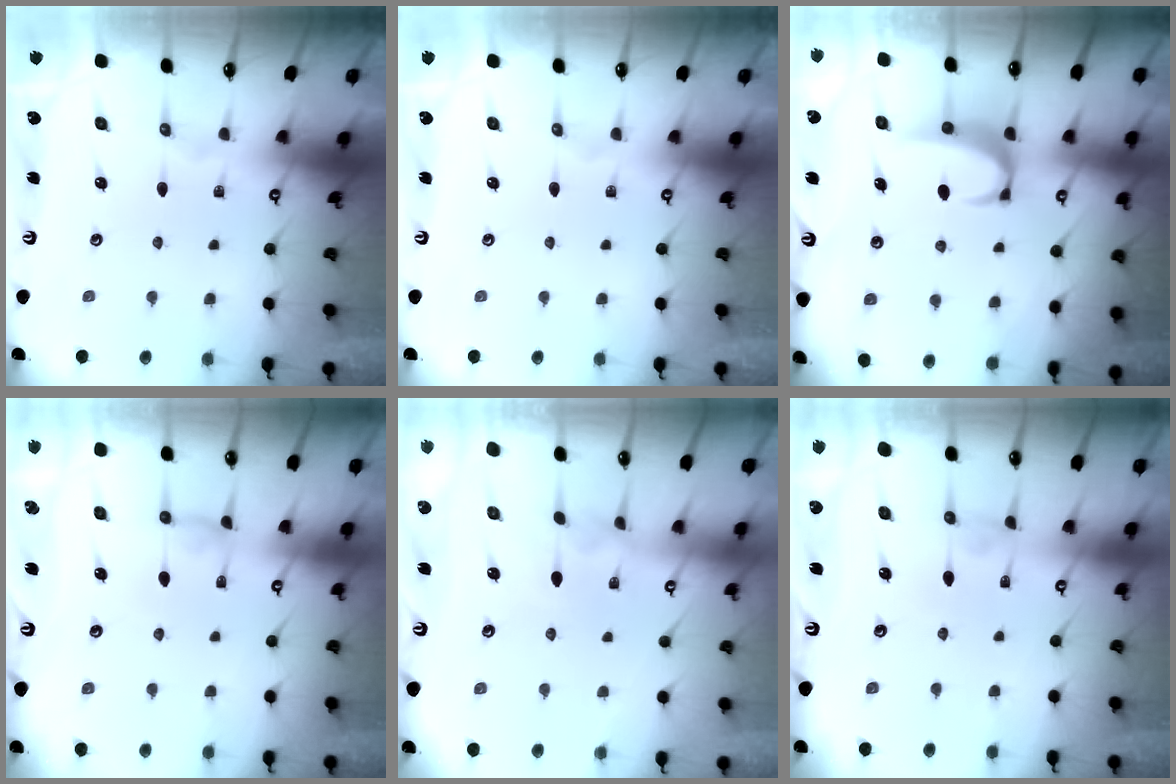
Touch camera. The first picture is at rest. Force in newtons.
{"total": 0.0}
{"total": 3.0, "press": 3.0, "slide": 0.4}
{"total": 1.5, "press": 1.4, "slide": 0.6}
{"total": 4.0, "press": 4.0, "slide": 0.1}
{"total": 0.9, "press": 0.8, "slide": 0.3}